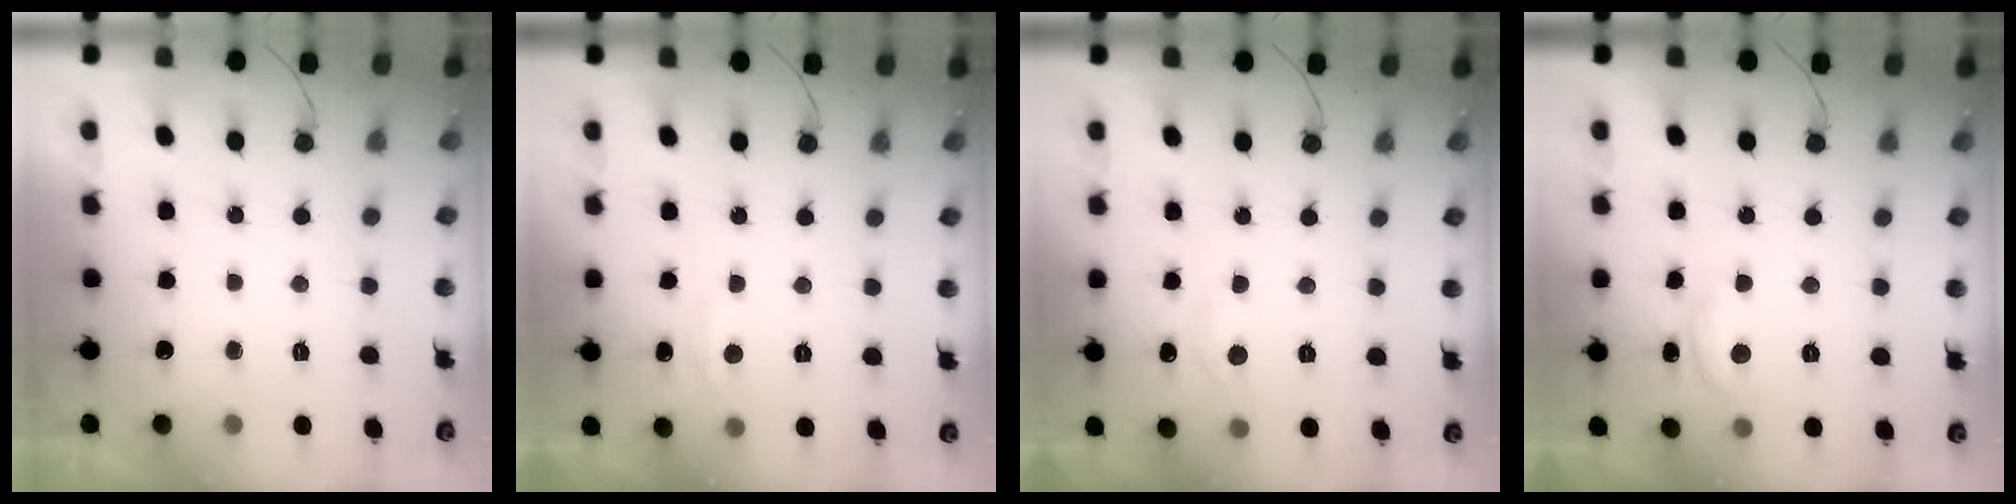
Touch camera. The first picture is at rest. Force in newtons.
{"total": 3.3, "press": 3.2, "slide": 0.4}
{"total": 6.3, "press": 6.3, "slide": 0.9}
{"total": 8.4, "press": 8.4, "slide": 0.6}